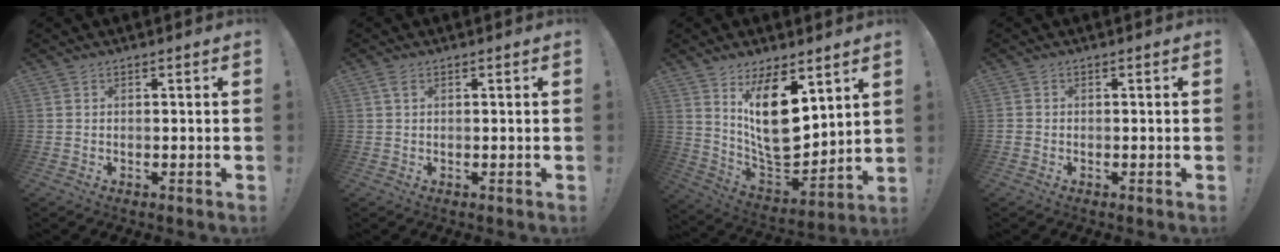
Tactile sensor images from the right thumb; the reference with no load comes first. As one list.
[{"total": 1.5, "force": [0.6, 0.8, 1.1], "torque": [-0.016, 0.001, 0.010]}, {"total": 19.3, "force": [7.4, 10.2, 14.6], "torque": [-0.248, -0.061, 0.140]}, {"total": 0.8, "force": [-0.6, 0.5, 0.2], "torque": [-0.007, 0.002, -0.009]}]